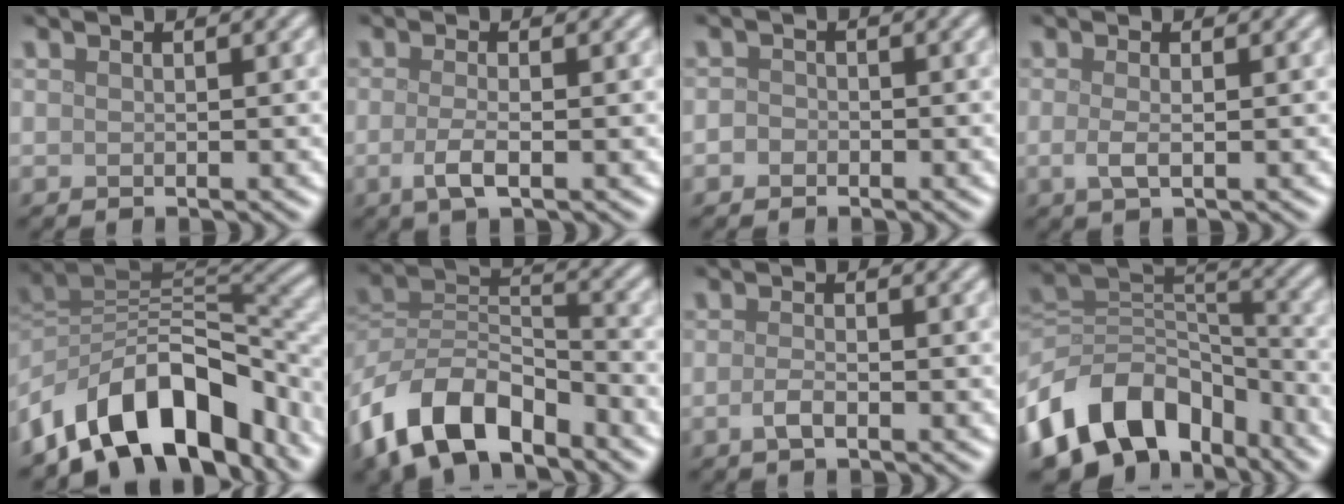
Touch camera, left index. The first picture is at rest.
{"total": 2.5, "force": [-0.7, 0.8, 2.3], "torque": [-0.047, -0.004, -0.018]}
{"total": 1.0, "force": [-0.5, 0.9, 0.3], "torque": [-0.004, -0.002, -0.014]}
{"total": 1.7, "force": [-0.2, 0.5, 1.6], "torque": [-0.034, -0.004, -0.007]}
{"total": 12.8, "force": [-7.5, 6.7, 7.9], "torque": [-0.124, 0.020, -0.145]}
{"total": 9.9, "force": [-6.3, 5.1, 5.7], "torque": [-0.103, 0.000, -0.129]}
{"total": 1.5, "force": [-0.7, 0.5, 1.2], "torque": [-0.028, 0.000, -0.016]}
{"total": 12.0, "force": [-6.7, 8.2, 5.7], "torque": [-0.104, 0.010, -0.126]}